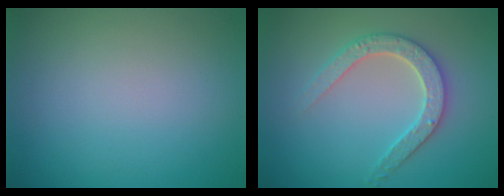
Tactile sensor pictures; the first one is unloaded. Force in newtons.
{"total": 3.2, "press": 3.1, "slide": 0.7}